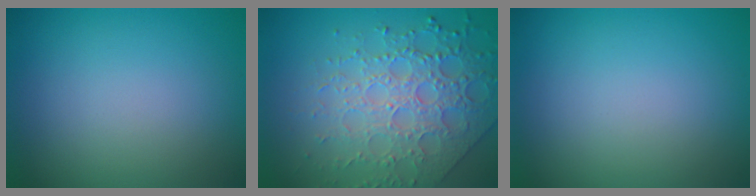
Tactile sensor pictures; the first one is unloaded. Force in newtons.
{"total": 6.4, "press": 5.3, "slide": 3.6}
{"total": 0.0}